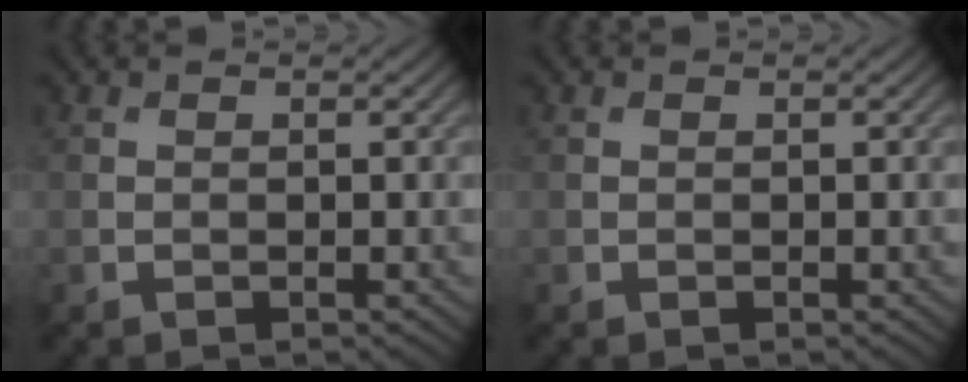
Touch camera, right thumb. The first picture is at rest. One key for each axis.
{"total": 0.0}